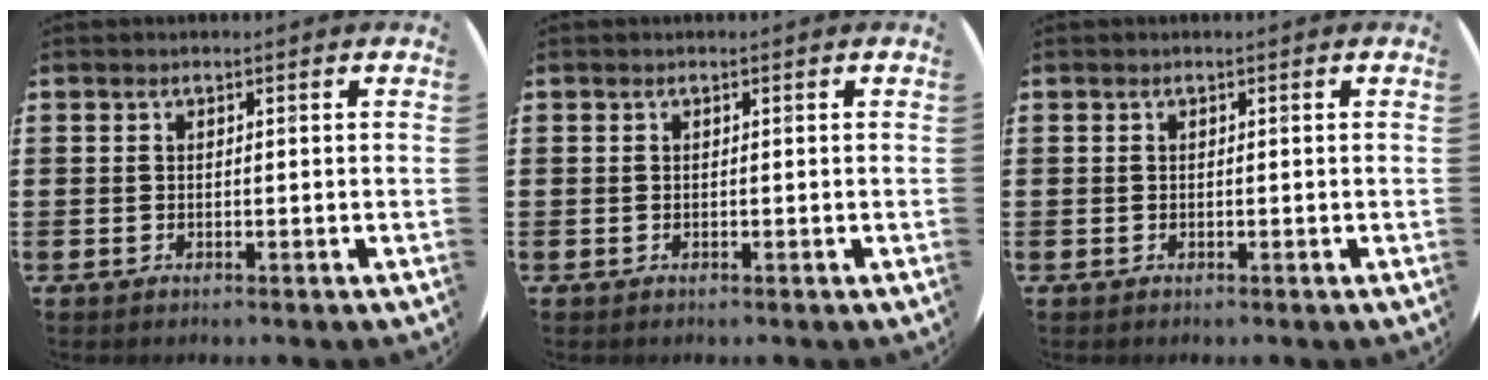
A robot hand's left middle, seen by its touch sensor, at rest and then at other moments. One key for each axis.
{"total": 0.0}
{"total": 0.0}